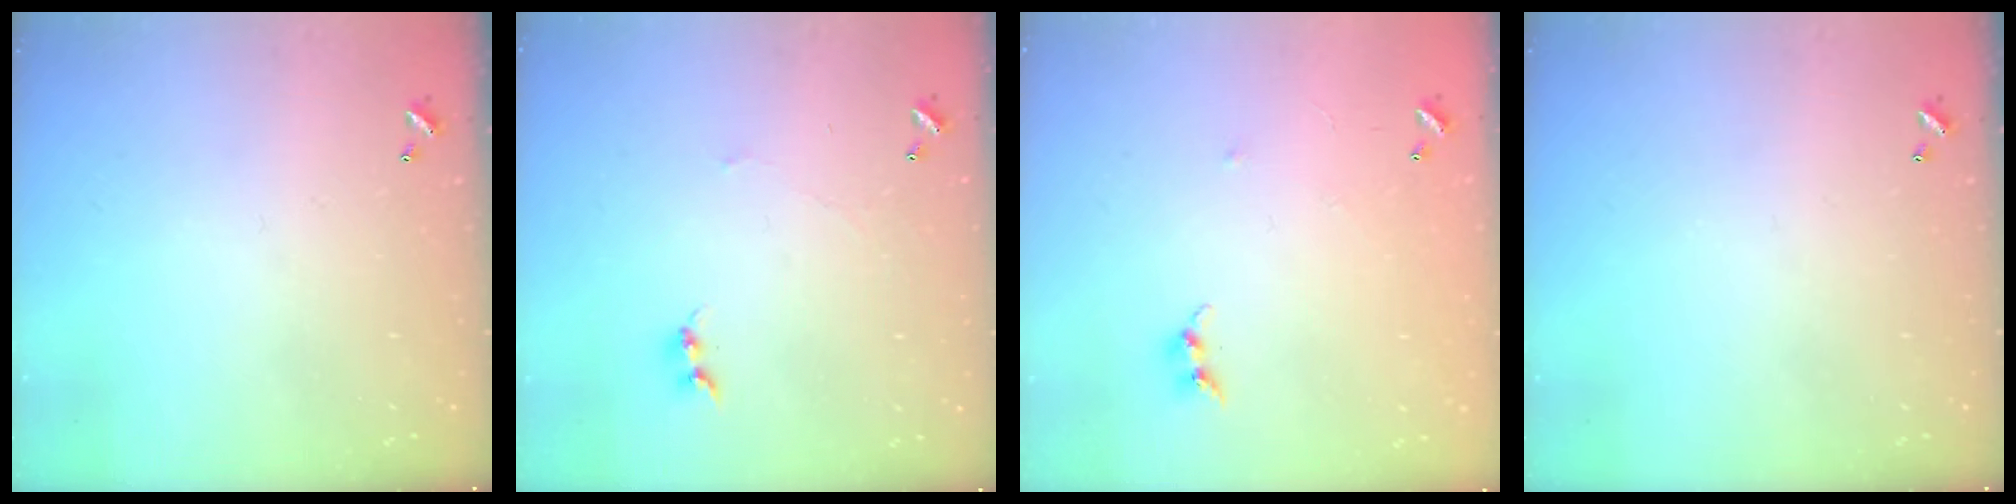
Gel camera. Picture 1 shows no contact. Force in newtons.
{"total": 1.1, "press": 1.0, "slide": 0.5}
{"total": 6.6, "press": 6.6, "slide": 0.8}
{"total": 0.0}